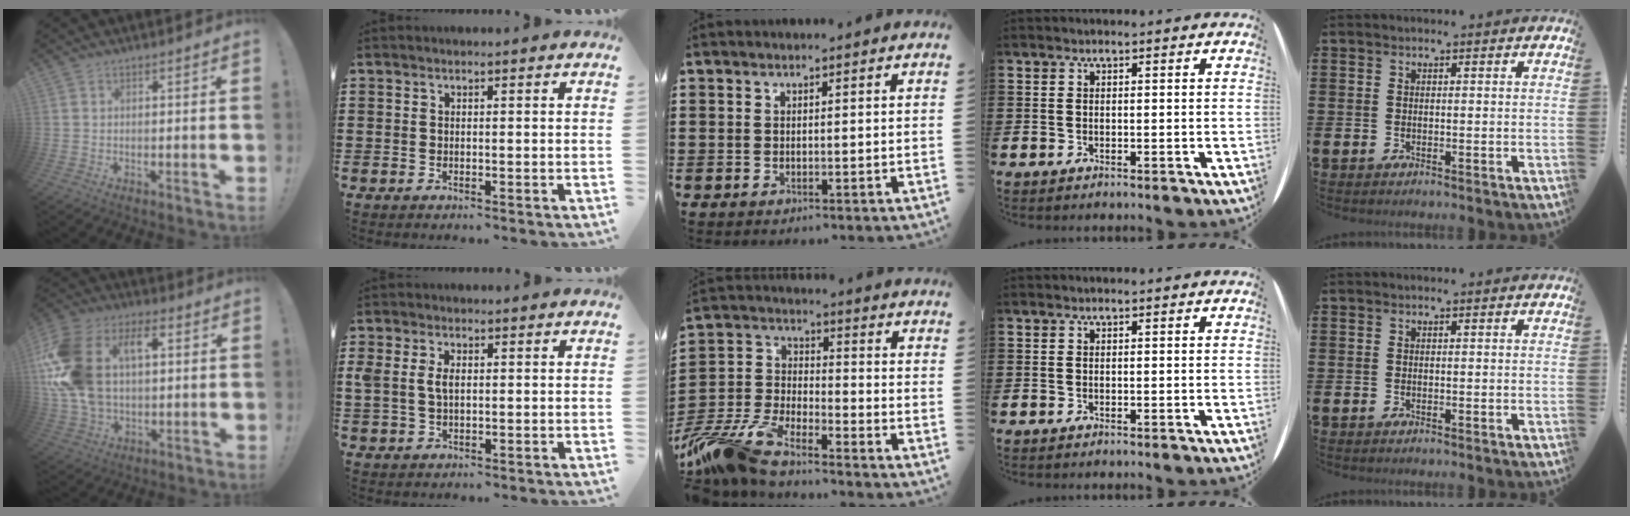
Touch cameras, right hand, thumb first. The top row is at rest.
{"thumb": {"total": 21.0, "force": [4.7, 13.7, 15.1], "torque": [-0.314, -0.001, 0.083]}, "index": {"total": 3.2, "force": [0.4, 1.8, 2.6], "torque": [-0.062, 0.006, 0.004]}, "middle": {"total": 10.0, "force": [-9.1, 1.2, 3.9], "torque": [-0.110, -0.002, -0.191]}}